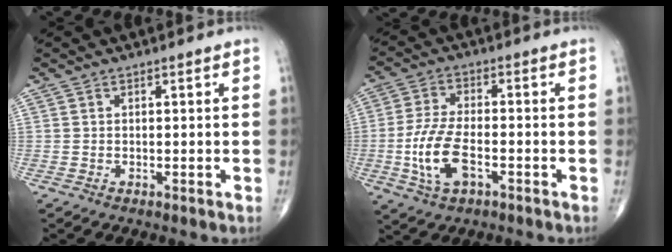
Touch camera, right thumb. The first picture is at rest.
{"total": 9.9, "force": [-2.9, 4.5, 8.3], "torque": [-0.181, 0.012, -0.055]}